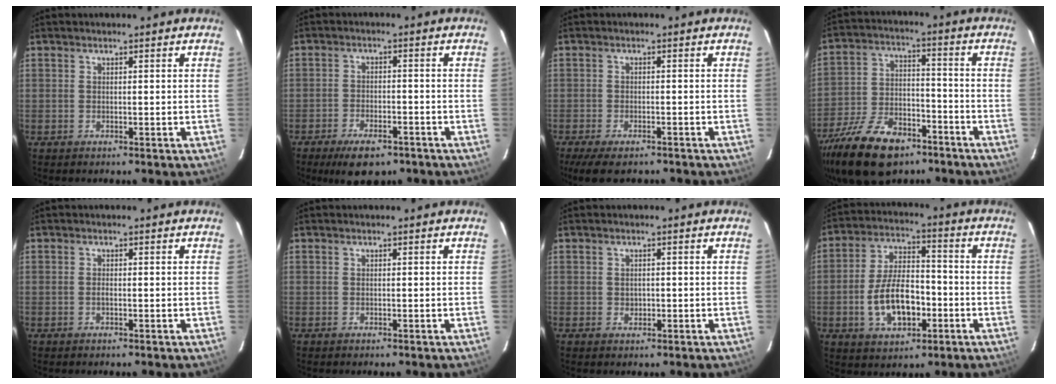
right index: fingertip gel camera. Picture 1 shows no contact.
{"total": 8.7, "force": [-6.2, 3.6, 4.9], "torque": [-0.110, -0.011, -0.095]}
{"total": 8.4, "force": [-6.6, 2.7, 4.4], "torque": [-0.103, -0.031, -0.109]}
{"total": 20.3, "force": [-13.5, 10.3, 11.1], "torque": [-0.246, -0.019, -0.227]}
{"total": 0.7, "force": [-0.2, 0.2, 0.6], "torque": [-0.013, 0.000, -0.006]}
{"total": 0.0}
{"total": 1.4, "force": [-0.1, 1.2, 0.6], "torque": [-0.008, 0.002, 0.000]}
{"total": 12.6, "force": [-3.8, 6.6, 10.0], "torque": [-0.200, 0.013, -0.055]}